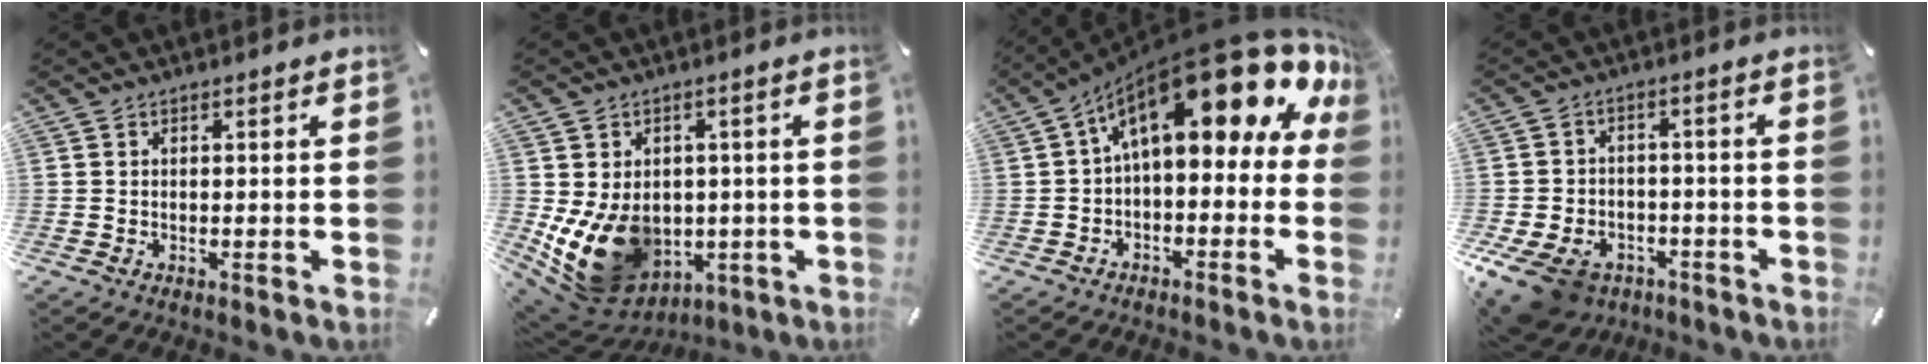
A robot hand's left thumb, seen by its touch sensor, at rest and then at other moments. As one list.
[{"total": 13.3, "force": [-1.9, 10.7, 7.8], "torque": [-0.153, -0.018, -0.026]}, {"total": 20.0, "force": [9.6, 8.0, 15.6], "torque": [-0.224, -0.076, 0.165]}, {"total": 11.1, "force": [-6.7, 7.2, 5.1], "torque": [-0.115, 0.043, -0.125]}]